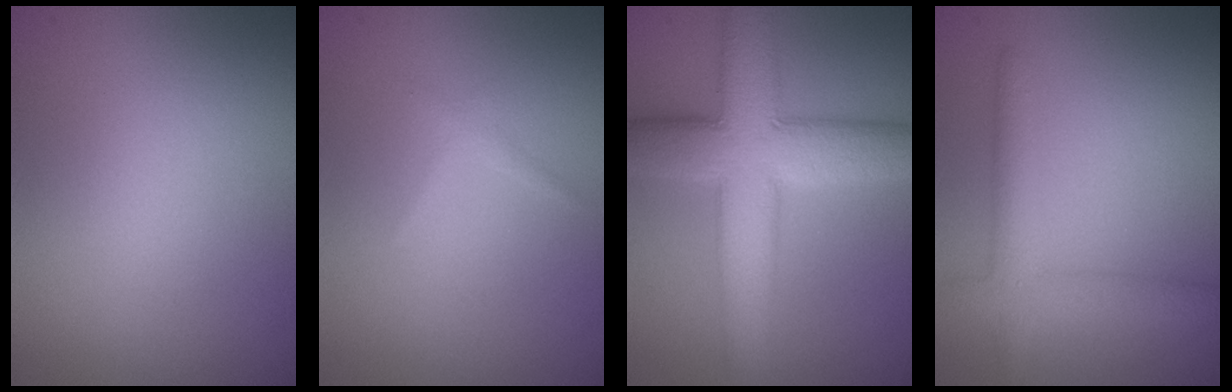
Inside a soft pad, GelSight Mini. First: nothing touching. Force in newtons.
{"total": 0.7, "press": 0.7, "slide": 0.1}
{"total": 9.4, "press": 9.4, "slide": 0.2}
{"total": 3.2, "press": 3.1, "slide": 0.2}